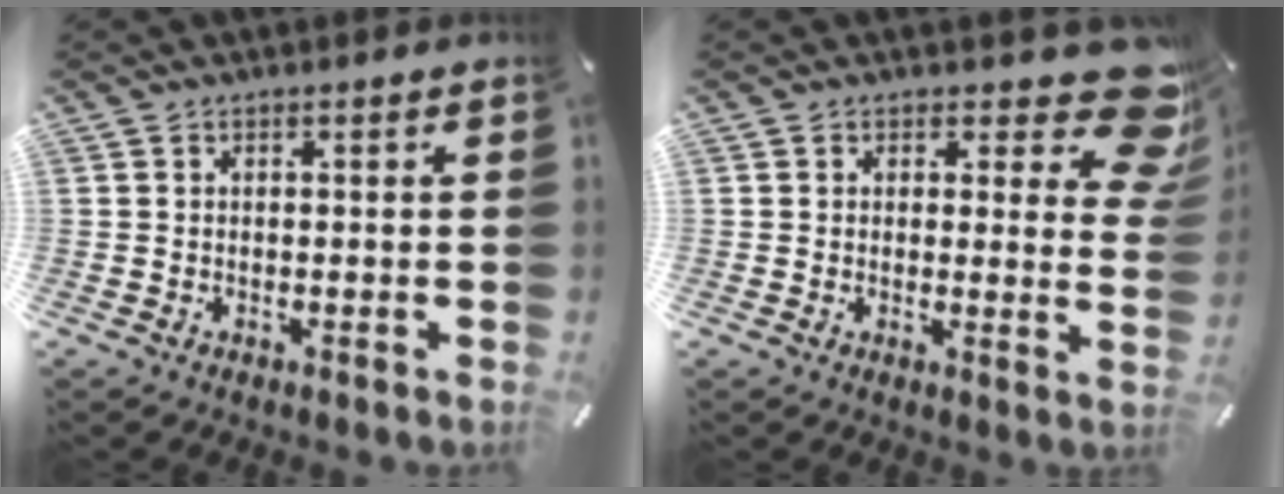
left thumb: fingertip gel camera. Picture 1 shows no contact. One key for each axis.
{"total": 10.7, "fx": 6.4, "fy": 5.0, "fz": 7.1, "tx": -0.074, "ty": -0.050, "tz": 0.109}